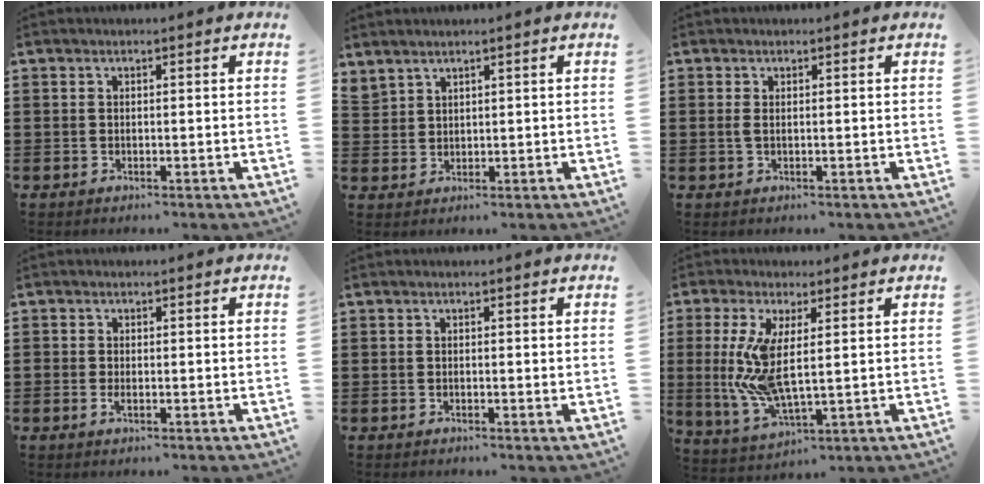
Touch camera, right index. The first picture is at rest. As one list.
[{"total": 2.0, "force": [1.9, 0.6, -0.1], "torque": [-0.004, 0.000, 0.039]}, {"total": 1.0, "force": [0.0, 0.2, 1.0], "torque": [-0.021, 0.000, 0.001]}, {"total": 1.0, "force": [-0.5, 0.4, 0.8], "torque": [-0.016, -0.004, -0.009]}, {"total": 0.0}, {"total": 8.9, "force": [1.3, 2.8, 8.4], "torque": [-0.194, -0.019, 0.021]}]